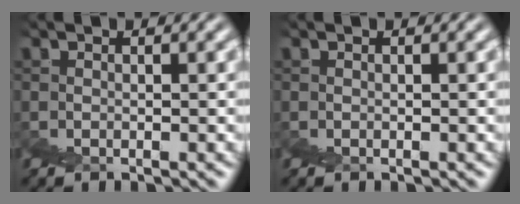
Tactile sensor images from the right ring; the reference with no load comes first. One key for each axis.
{"total": 0.0}